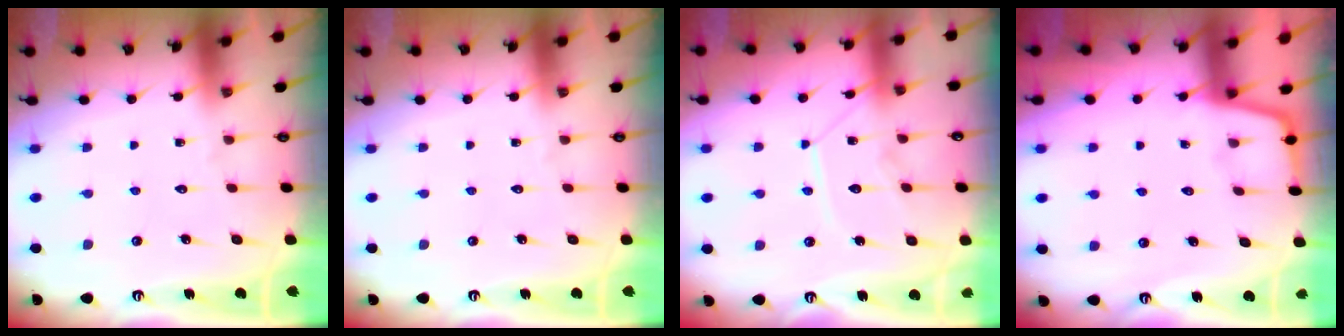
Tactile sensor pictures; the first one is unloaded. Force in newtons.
{"total": 0.0}
{"total": 10.9, "press": 10.9, "slide": 1.0}
{"total": 1.7, "press": 1.7, "slide": 0.4}